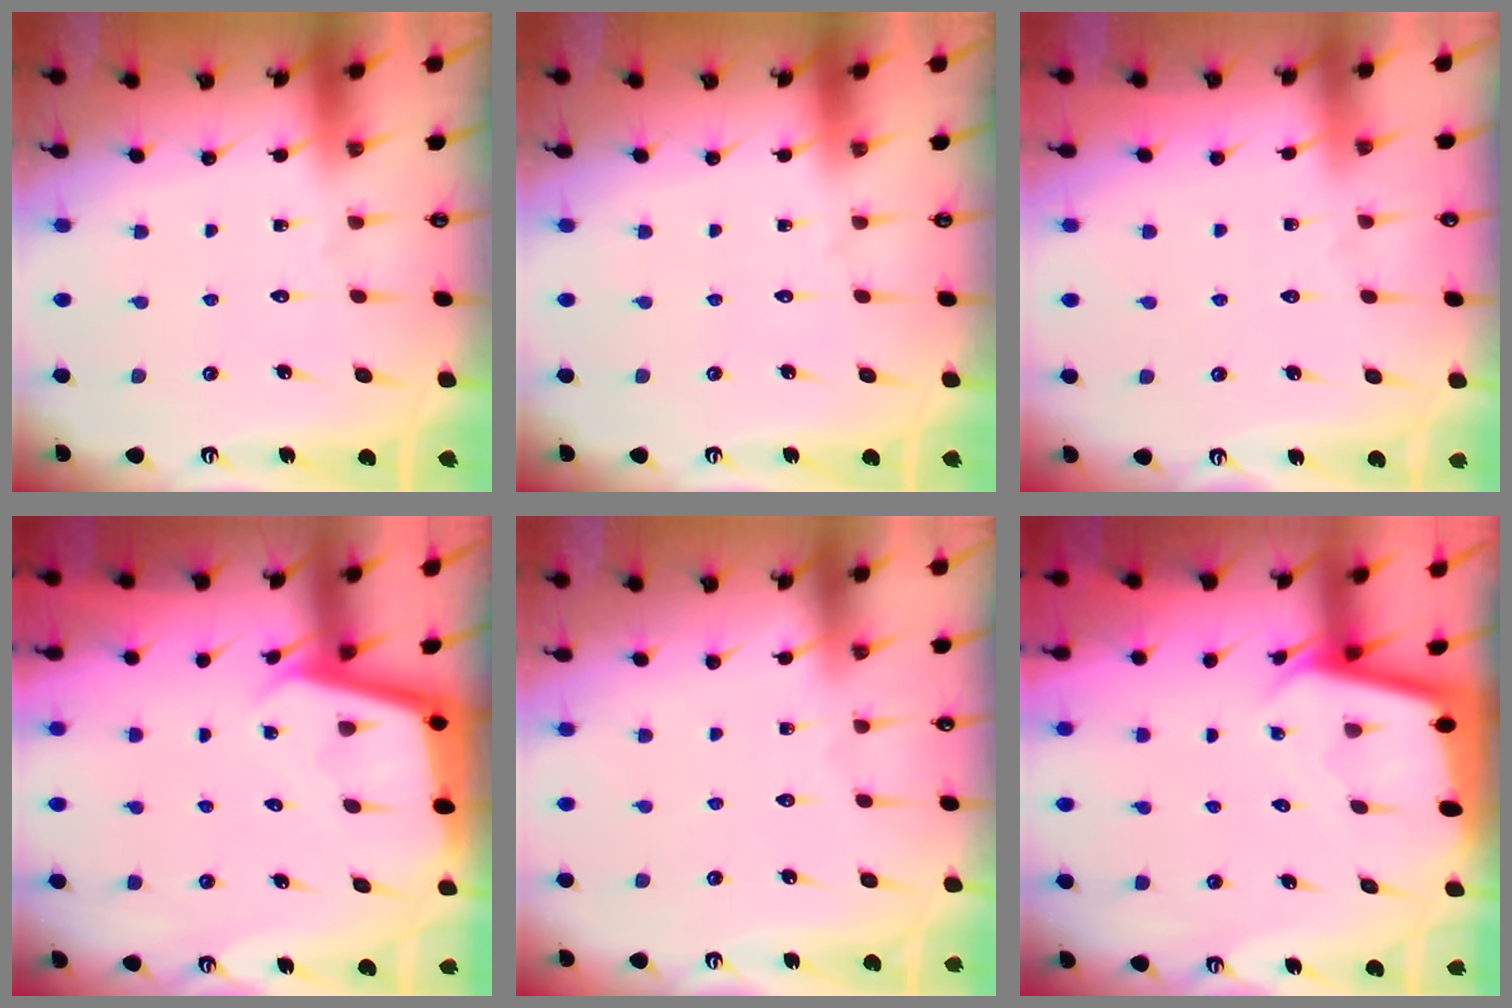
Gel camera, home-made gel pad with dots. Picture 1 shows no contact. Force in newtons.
{"total": 0.0}
{"total": 1.0, "press": 1.0, "slide": 0.2}
{"total": 3.5, "press": 3.5, "slide": 0.3}
{"total": 2.9, "press": 2.9, "slide": 0.4}
{"total": 2.3, "press": 2.3, "slide": 0.1}